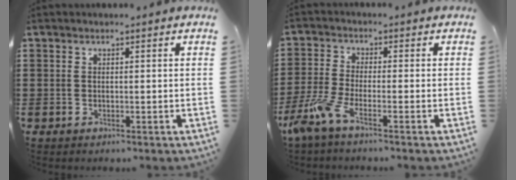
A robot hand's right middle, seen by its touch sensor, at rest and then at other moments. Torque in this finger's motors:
{"motor_torque": [1.30, -0.84, 0.49, 0.11]}